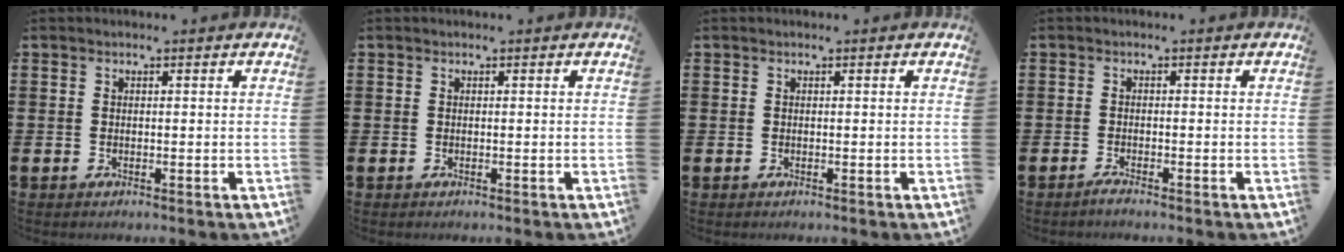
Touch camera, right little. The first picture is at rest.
{"total": 0.0}
{"total": 0.0}
{"total": 0.9, "force": [-0.7, 0.0, 0.6], "torque": [-0.009, -0.003, -0.013]}